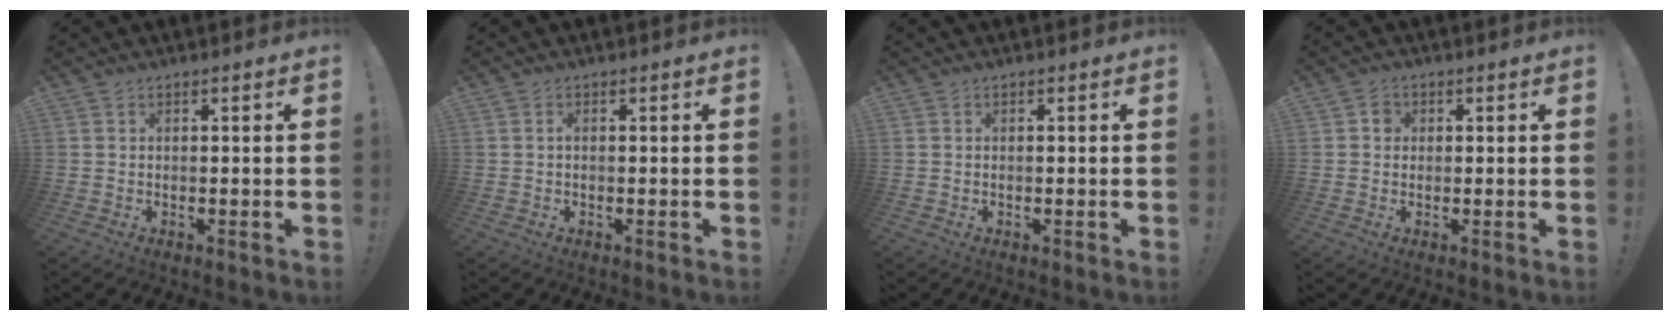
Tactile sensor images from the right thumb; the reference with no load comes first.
{"total": 0.6, "force": [-0.2, 0.1, 0.6], "torque": [-0.014, 0.002, -0.005]}
{"total": 0.0}
{"total": 2.4, "force": [-0.1, 2.2, 1.1], "torque": [-0.016, 0.007, -0.004]}